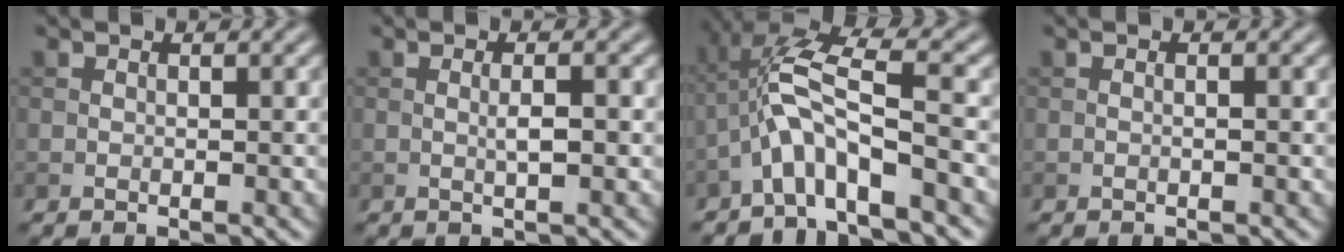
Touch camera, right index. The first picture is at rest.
{"total": 1.7, "force": [0.1, 0.2, 1.7], "torque": [-0.033, 0.001, 0.002]}
{"total": 6.5, "force": [-2.7, 1.6, 5.7], "torque": [-0.120, 0.019, -0.060]}
{"total": 0.5, "force": [0.0, 0.0, 0.5], "torque": [-0.011, -0.001, 0.000]}